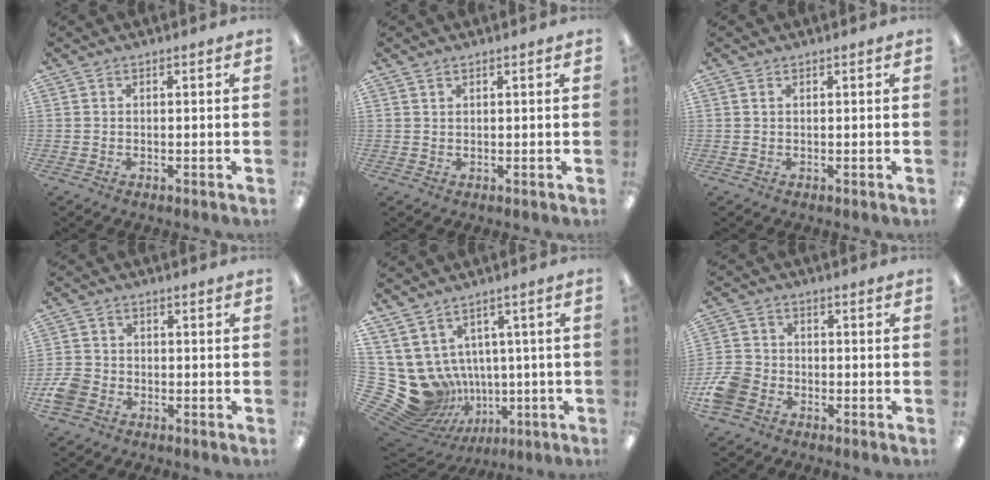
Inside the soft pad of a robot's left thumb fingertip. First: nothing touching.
{"total": 1.0, "force": [0.7, 0.5, 0.6], "torque": [-0.013, 0.000, 0.014]}
{"total": 0.6, "force": [0.3, 0.3, 0.4], "torque": [-0.009, 0.003, 0.005]}
{"total": 5.0, "force": [-2.4, 3.8, 2.2], "torque": [-0.043, 0.014, -0.044]}
{"total": 13.1, "force": [0.5, 12.1, 4.9], "torque": [-0.157, -0.026, 0.040]}
{"total": 7.4, "force": [-3.6, 5.5, 3.5], "torque": [-0.076, 0.022, -0.064]}